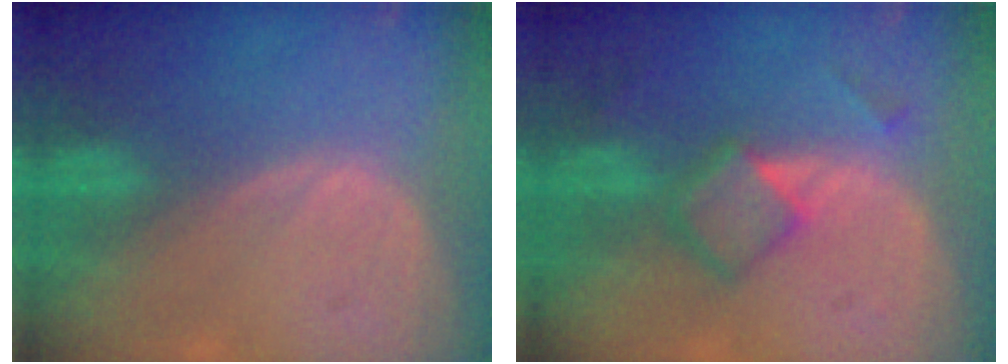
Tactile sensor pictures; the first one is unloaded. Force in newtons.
{"total": 5.7, "press": 4.9, "slide": 3.0}